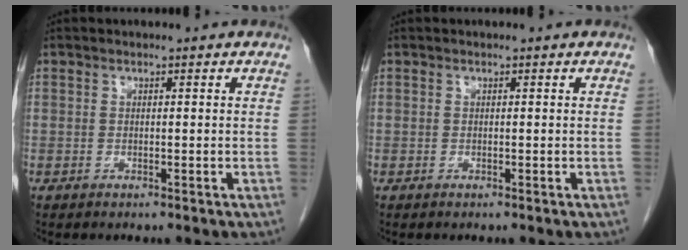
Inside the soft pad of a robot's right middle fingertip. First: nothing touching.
{"total": 0.0}